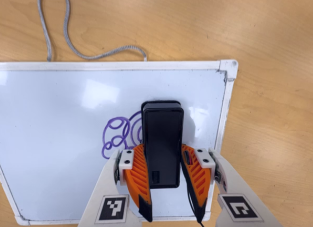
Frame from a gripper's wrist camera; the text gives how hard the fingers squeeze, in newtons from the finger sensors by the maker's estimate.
{"total": 12.5, "left": 12.9, "right": 12.1}